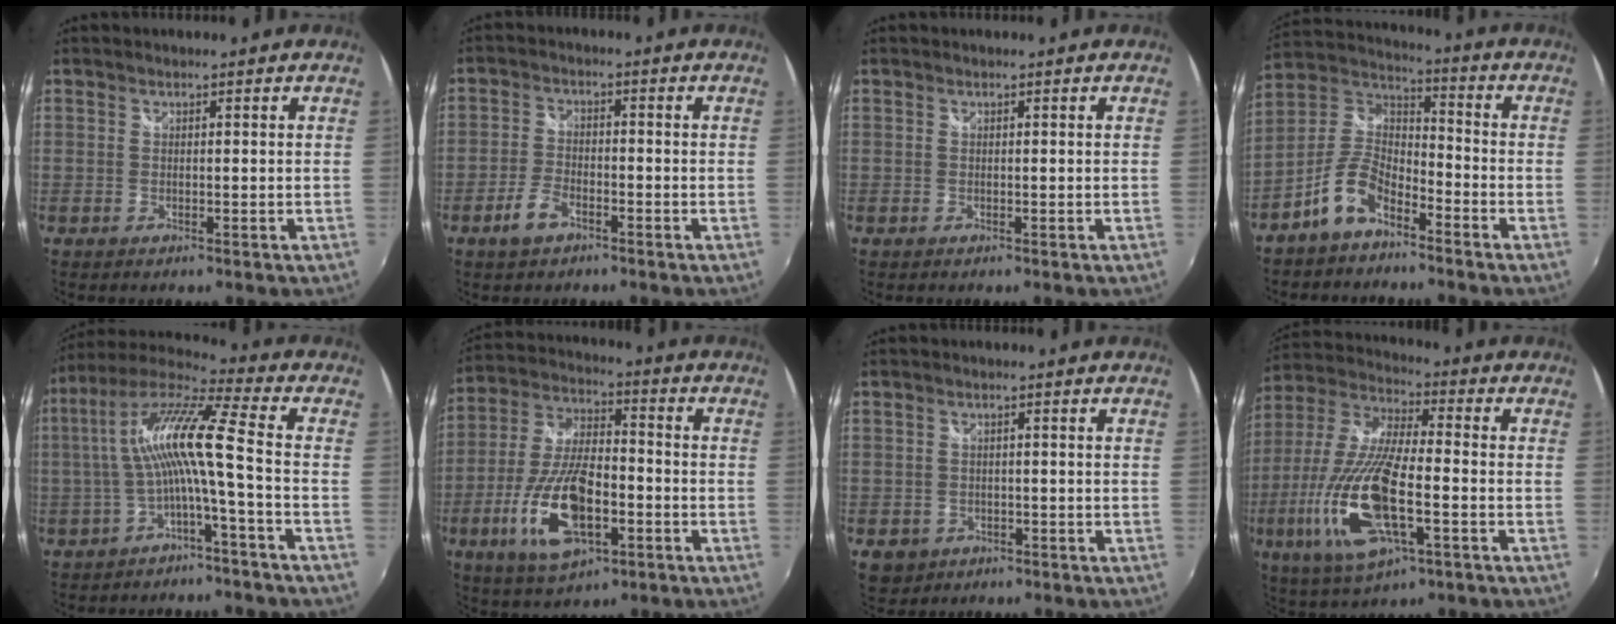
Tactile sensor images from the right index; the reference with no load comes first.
{"total": 5.0, "force": [-3.1, 2.3, 3.1], "torque": [-0.075, 0.002, -0.056]}
{"total": 0.0}
{"total": 10.0, "force": [-6.1, 4.6, 6.3], "torque": [-0.145, 0.020, -0.120]}
{"total": 12.1, "force": [-2.1, -0.2, 11.9], "torque": [-0.228, 0.014, -0.039]}
{"total": 16.8, "force": [-5.9, 6.8, 14.1], "torque": [-0.301, -0.014, -0.105]}
{"total": 4.0, "force": [-1.5, 3.6, 1.1], "torque": [-0.029, 0.000, -0.014]}
{"total": 20.3, "force": [-6.1, 6.4, 18.2], "torque": [-0.384, -0.028, -0.118]}